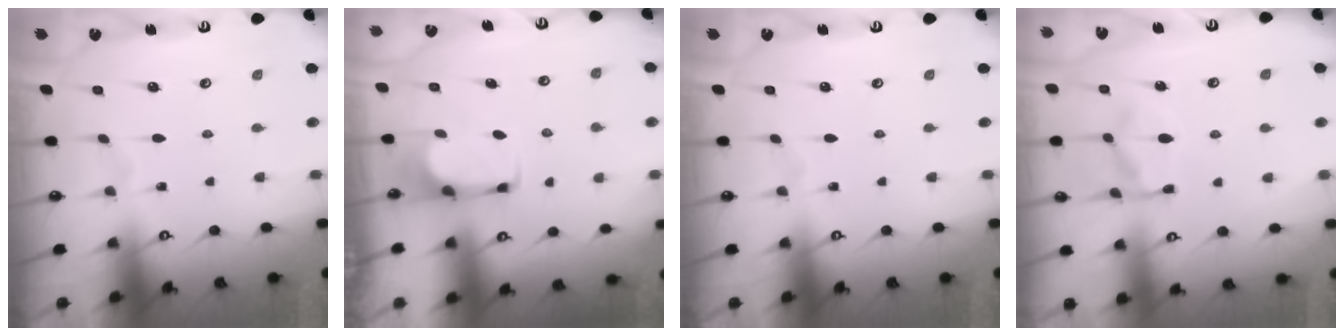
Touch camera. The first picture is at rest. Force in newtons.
{"total": 3.0, "press": 3.0, "slide": 0.5}
{"total": 0.0}
{"total": 11.1, "press": 11.0, "slide": 1.3}